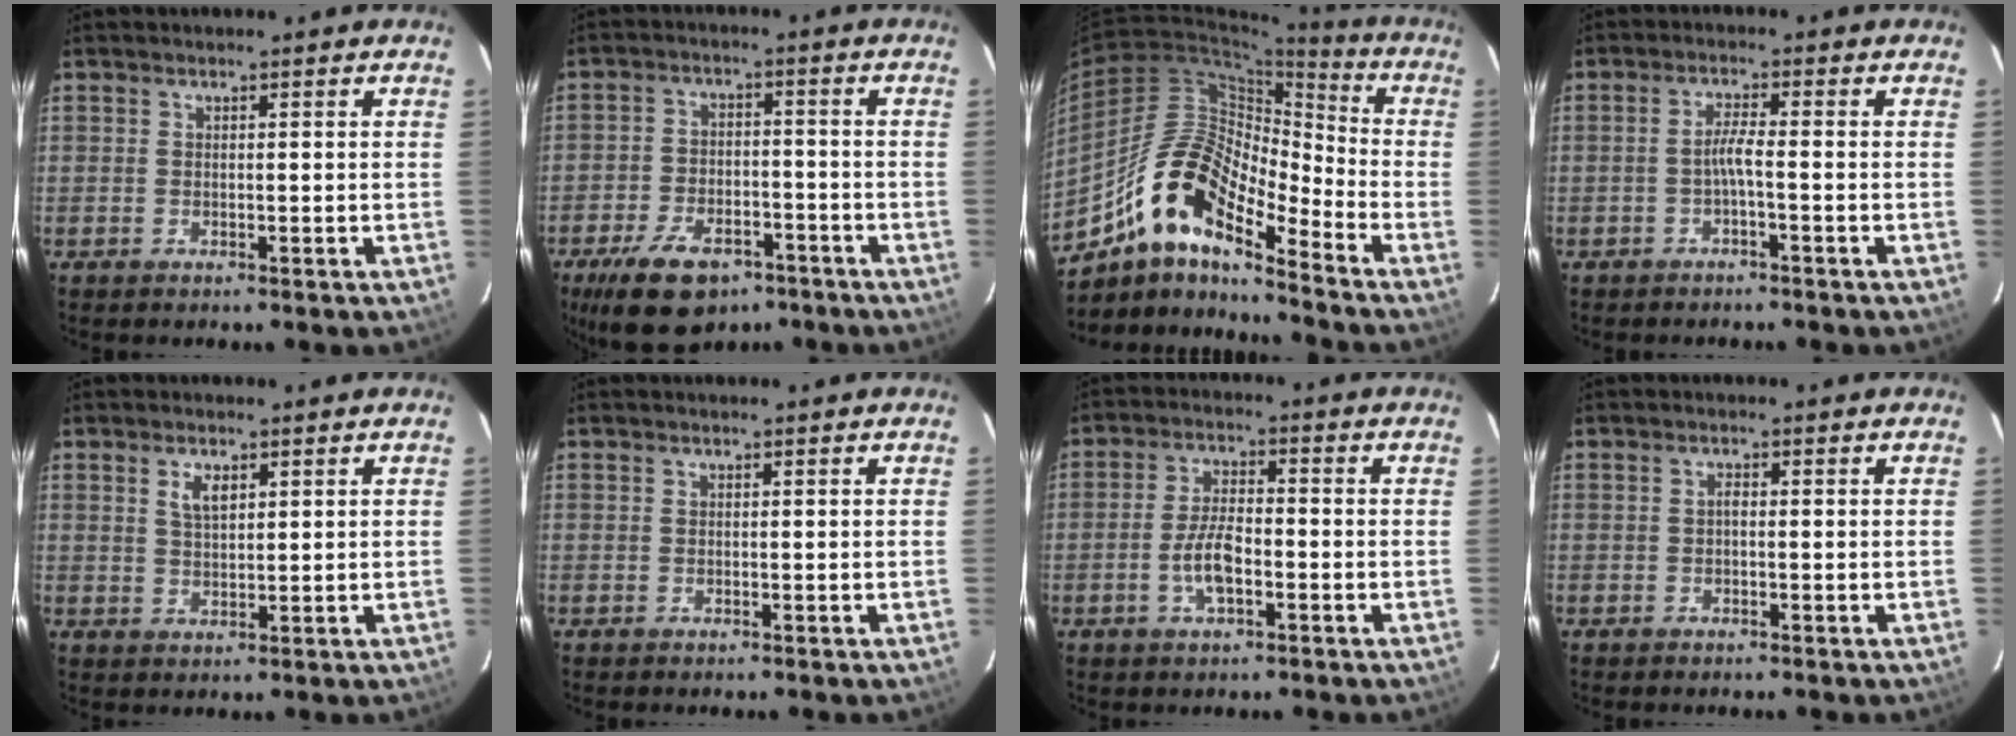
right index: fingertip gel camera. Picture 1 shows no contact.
{"total": 13.2, "force": [-8.5, 6.9, 7.3], "torque": [-0.161, -0.007, -0.136]}
{"total": 16.0, "force": [-11.1, 4.7, 10.5], "torque": [-0.183, 0.004, -0.222]}
{"total": 2.5, "force": [-1.2, -0.3, 2.1], "torque": [-0.043, 0.003, -0.023]}
{"total": 3.3, "force": [1.6, 1.6, 2.5], "torque": [-0.046, 0.002, 0.030]}
{"total": 0.0}
{"total": 6.2, "force": [-2.3, 2.4, 5.3], "torque": [-0.109, 0.005, -0.043]}
{"total": 0.7, "force": [-0.2, 0.3, 0.6], "torque": [-0.011, 0.006, -0.004]}